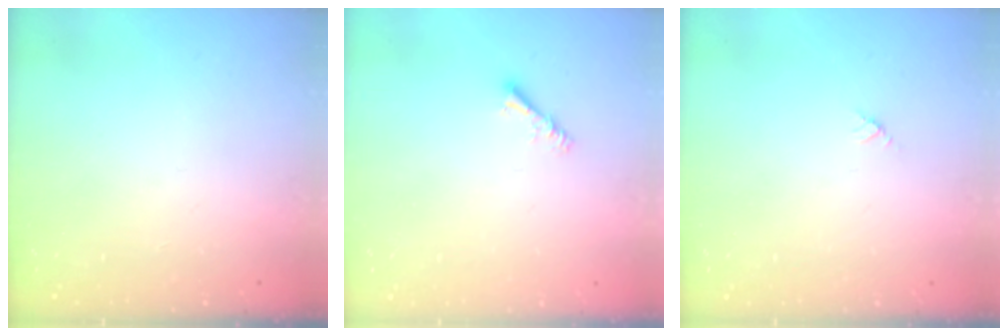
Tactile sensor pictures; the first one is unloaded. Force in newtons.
{"total": 3.2, "press": 3.2, "slide": 0.6}
{"total": 2.9, "press": 2.9, "slide": 0.3}